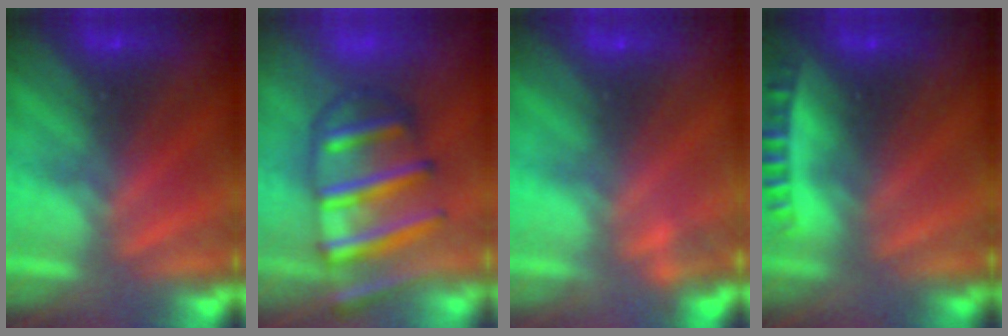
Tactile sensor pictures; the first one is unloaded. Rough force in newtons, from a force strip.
{"total": 7.3}
{"total": 2.2}
{"total": 2.7}